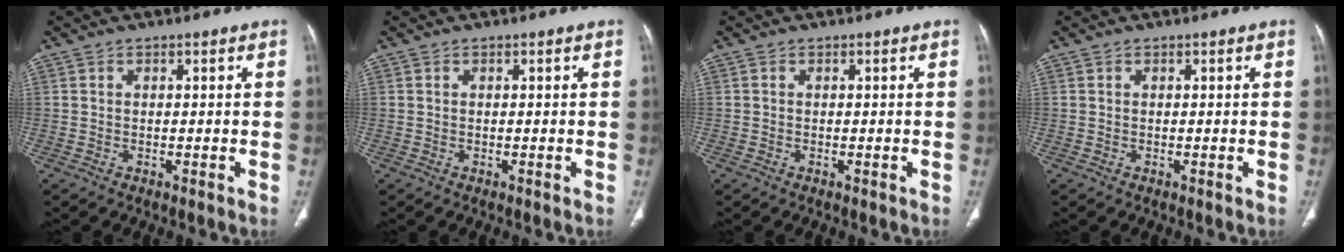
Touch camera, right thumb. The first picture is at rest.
{"total": 0.0}
{"total": 0.0}
{"total": 0.0}